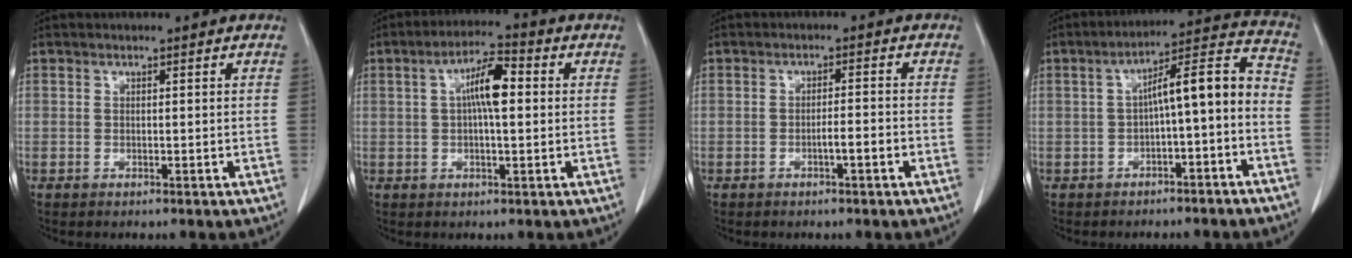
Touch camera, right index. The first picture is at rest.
{"total": 6.9, "force": [1.1, 1.6, 6.7], "torque": [-0.123, 0.019, 0.015]}
{"total": 2.5, "force": [-1.2, 0.2, 2.2], "torque": [-0.035, 0.002, -0.018]}
{"total": 10.1, "force": [-2.3, 2.1, 9.6], "torque": [-0.138, 0.045, -0.029]}